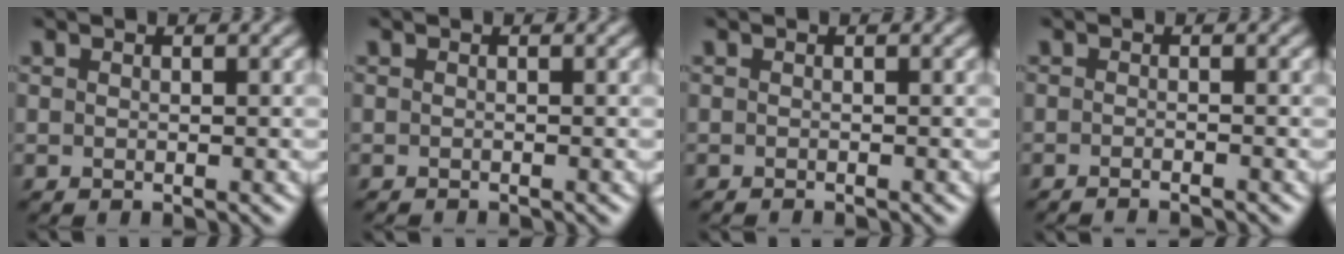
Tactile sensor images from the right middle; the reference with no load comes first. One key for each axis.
{"total": 1.0, "fx": -0.9, "fy": 0.2, "fz": 0.2, "tx": 0.002, "ty": -0.006, "tz": -0.014}
{"total": 0.7, "fx": -0.6, "fy": 0.1, "fz": 0.2, "tx": 0.001, "ty": -0.002, "tz": -0.011}
{"total": 1.9, "fx": -1.4, "fy": 0.5, "fz": 1.2, "tx": -0.009, "ty": -0.001, "tz": -0.026}